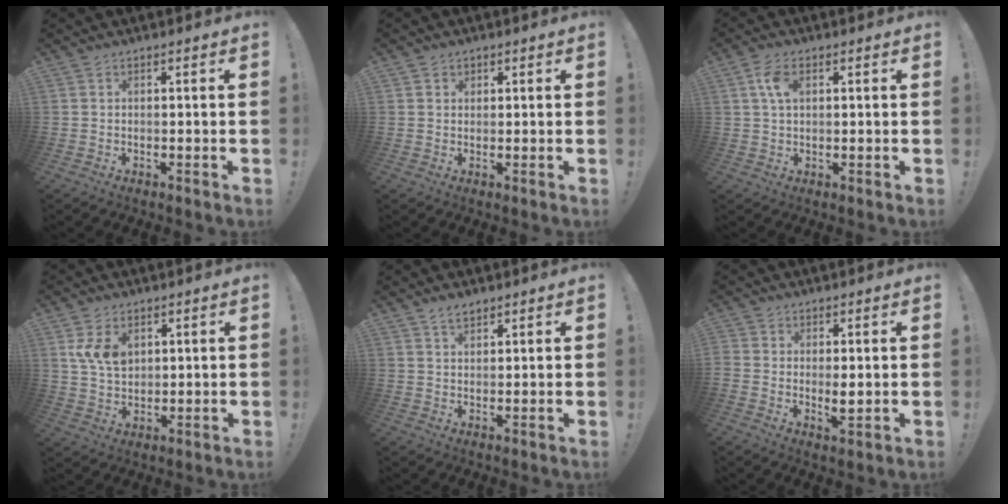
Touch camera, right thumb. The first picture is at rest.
{"total": 1.6, "force": [1.0, 1.3, 0.2], "torque": [0.006, -0.005, 0.015]}
{"total": 5.4, "force": [1.8, 3.2, 4.0], "torque": [-0.067, 0.002, 0.031]}
{"total": 8.4, "force": [3.6, 5.7, 5.0], "torque": [-0.081, -0.014, 0.068]}
{"total": 3.2, "force": [2.6, 1.5, 1.2], "torque": [-0.015, -0.015, 0.046]}
{"total": 3.7, "force": [0.5, 2.2, 2.9], "torque": [-0.046, -0.007, 0.007]}